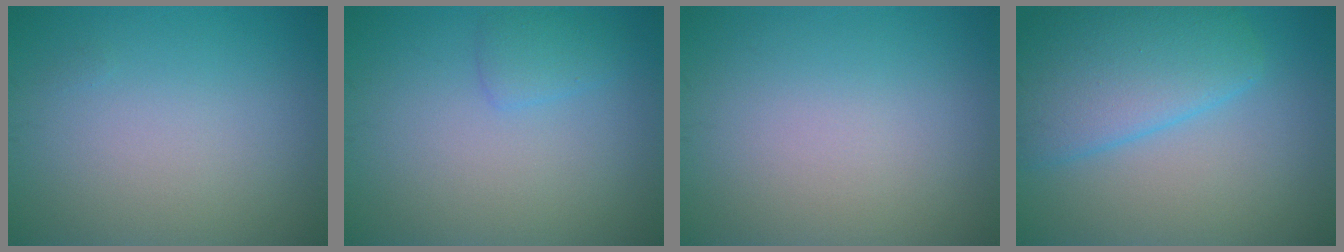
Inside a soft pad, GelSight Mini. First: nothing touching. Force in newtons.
{"total": 1.5, "press": 1.5, "slide": 0.1}
{"total": 0.0}
{"total": 6.4, "press": 6.4, "slide": 0.3}